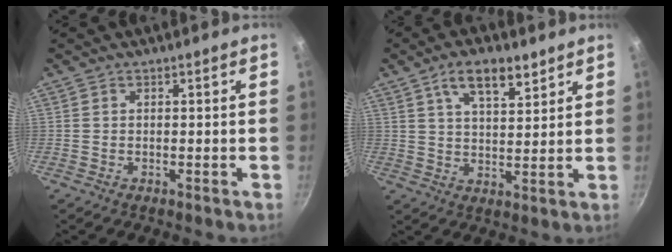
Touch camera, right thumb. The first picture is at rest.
{"total": 9.0, "force": [5.3, 3.8, 6.2], "torque": [-0.093, -0.022, 0.090]}